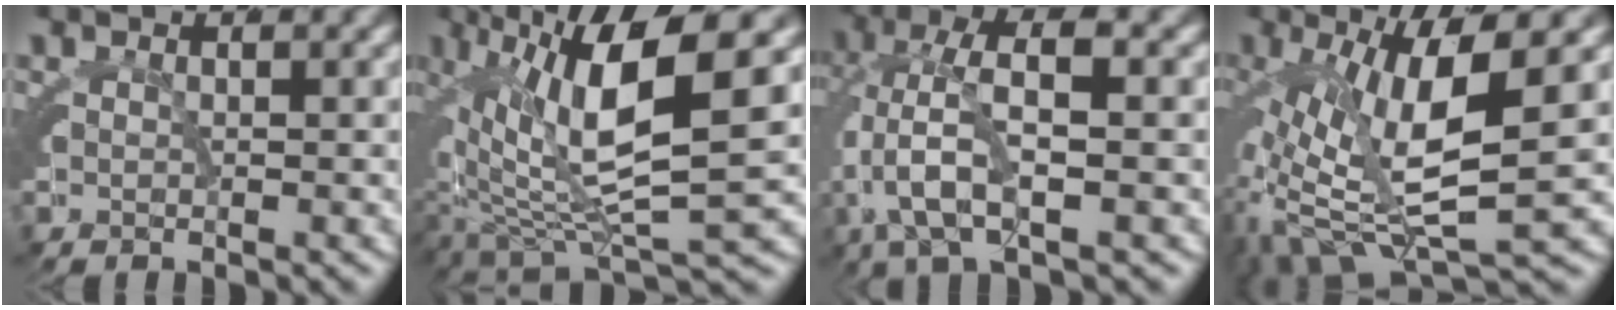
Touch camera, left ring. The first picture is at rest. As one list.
[{"total": 13.7, "force": [0.3, 7.9, 11.2], "torque": [-0.196, -0.012, 0.011]}, {"total": 6.6, "force": [-0.6, 3.0, 5.9], "torque": [-0.134, -0.004, -0.008]}, {"total": 8.8, "force": [-2.1, 3.7, 7.7], "torque": [-0.134, -0.022, -0.020]}]